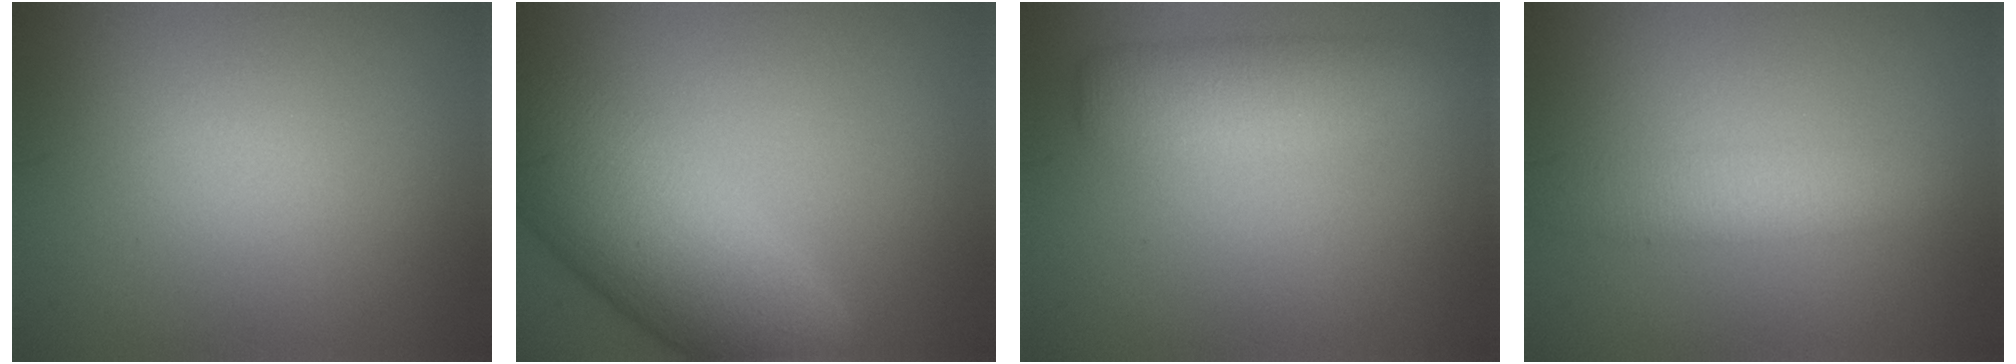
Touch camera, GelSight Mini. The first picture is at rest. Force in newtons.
{"total": 10.0, "press": 10.0, "slide": 0.3}
{"total": 3.8, "press": 3.8, "slide": 0.1}
{"total": 2.7, "press": 2.7, "slide": 0.1}